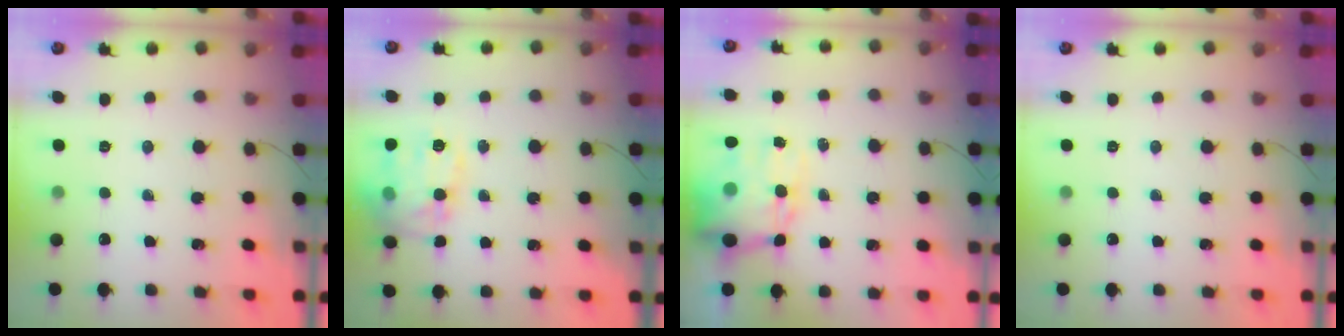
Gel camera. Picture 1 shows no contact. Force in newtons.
{"total": 17.6, "press": 17.6, "slide": 1.1}
{"total": 15.7, "press": 15.2, "slide": 3.7}
{"total": 0.0}